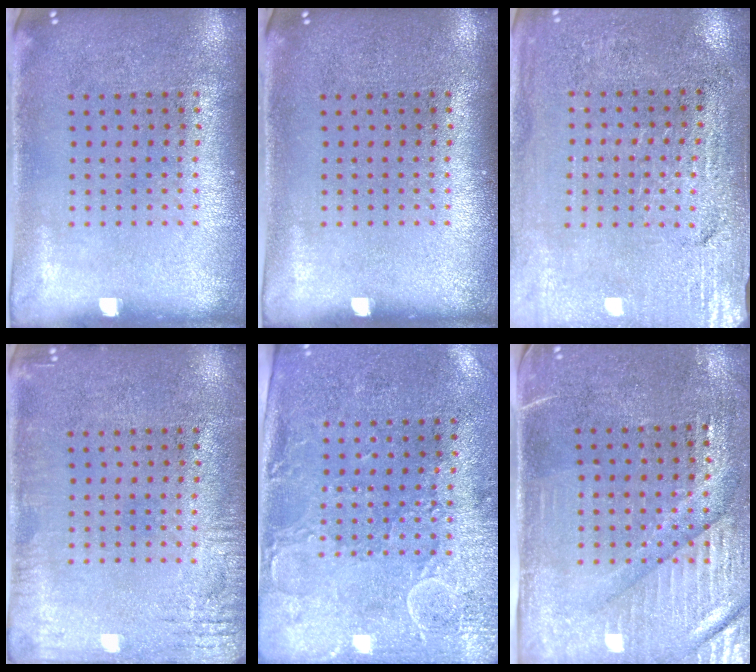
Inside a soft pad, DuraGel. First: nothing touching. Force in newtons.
{"total": 0.0}
{"total": 3.2, "press": 3.1, "slide": 0.7}
{"total": 2.5, "press": 2.5, "slide": 0.2}
{"total": 3.0, "press": 2.4, "slide": 1.7}
{"total": 3.5, "press": 3.1, "slide": 1.5}